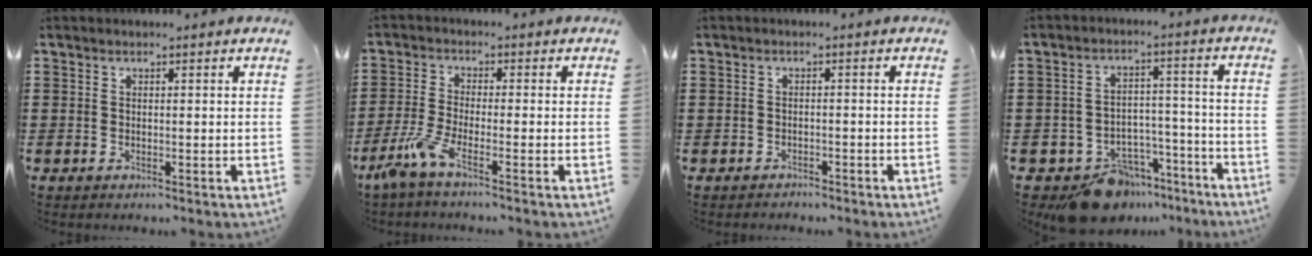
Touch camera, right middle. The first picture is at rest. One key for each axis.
{"total": 4.7, "fx": -3.2, "fy": 0.3, "fz": 3.4, "tx": -0.093, "ty": -0.018, "tz": -0.068}
{"total": 1.5, "fx": -1.4, "fy": 0.6, "fz": -0.3, "tx": 0.001, "ty": 0.004, "tz": -0.033}
{"total": 9.5, "fx": -8.4, "fy": 4.1, "fz": 2.1, "tx": -0.023, "ty": 0.042, "tz": -0.152}